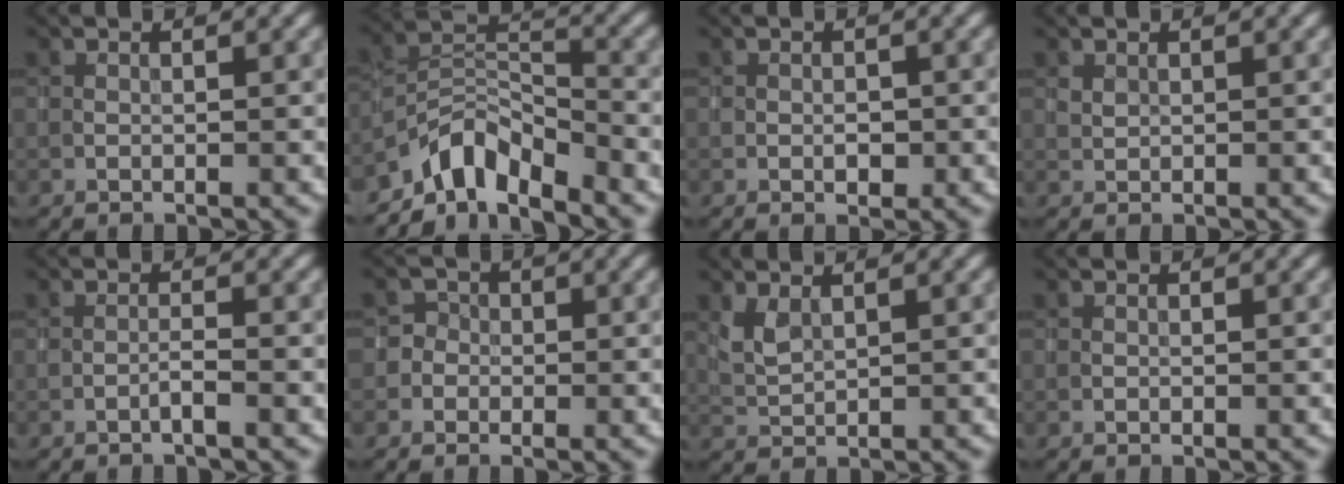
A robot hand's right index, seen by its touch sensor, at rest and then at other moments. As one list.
[{"total": 5.8, "force": [-4.6, 2.2, 2.6], "torque": [-0.036, 0.000, -0.098]}, {"total": 1.1, "force": [-0.2, 0.7, 0.8], "torque": [-0.012, 0.002, -0.004]}, {"total": 0.5, "force": [0.4, 0.3, 0.1], "torque": [-0.006, 0.001, 0.008]}, {"total": 0.8, "force": [-0.5, -0.1, 0.6], "torque": [-0.011, 0.007, -0.013]}, {"total": 2.3, "force": [-1.1, 2.0, 0.1], "torque": [0.019, 0.013, -0.031]}, {"total": 1.8, "force": [1.2, 0.7, 1.1], "torque": [-0.032, -0.001, 0.029]}, {"total": 0.0}]